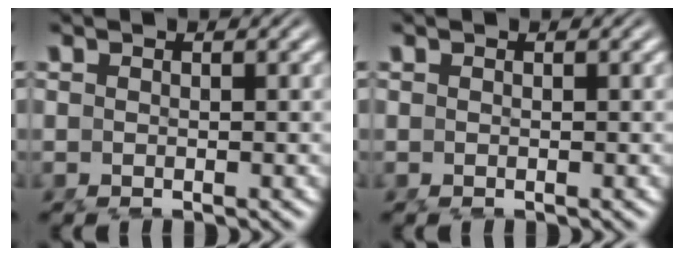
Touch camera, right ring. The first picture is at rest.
{"total": 0.0}